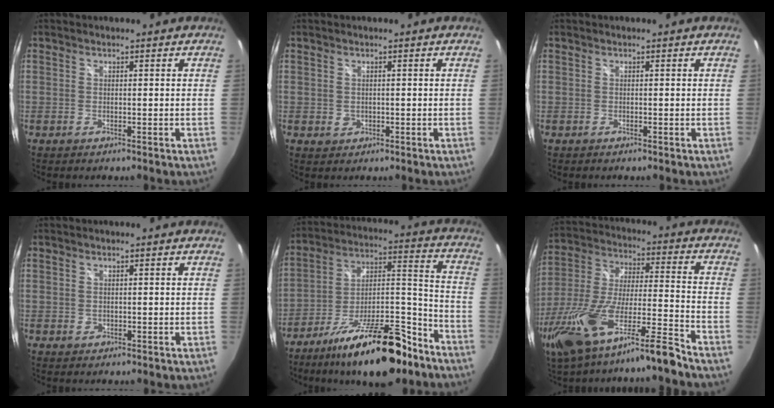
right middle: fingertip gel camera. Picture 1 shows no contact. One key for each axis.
{"total": 1.4, "fx": -0.1, "fy": 1.3, "fz": 0.5, "tx": -0.003, "ty": -0.001, "tz": -0.001}
{"total": 0.0}
{"total": 0.7, "fx": 0.0, "fy": 0.7, "fz": 0.2, "tx": 0.002, "ty": -0.001, "tz": 0.000}
{"total": 22.9, "fx": -16.1, "fy": 7.0, "fz": 14.8, "tx": -0.242, "ty": 0.002, "tz": -0.250}
{"total": 20.0, "fx": -14.7, "fy": 1.9, "fz": 13.5, "tx": -0.270, "ty": -0.037, "tz": -0.262}